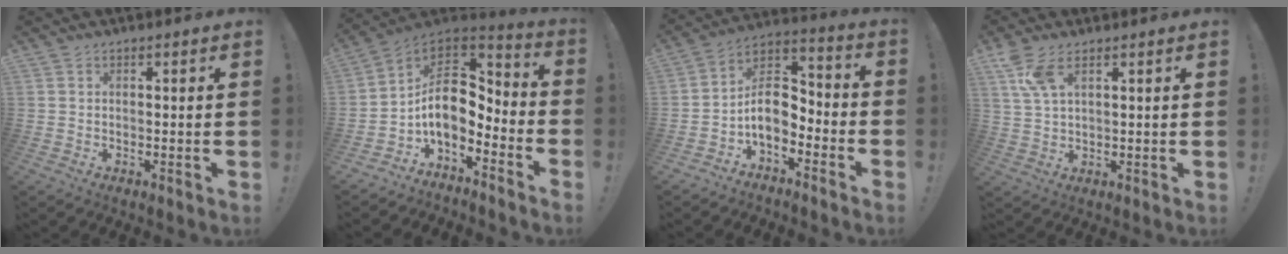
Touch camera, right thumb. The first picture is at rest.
{"total": 13.1, "force": [0.0, 8.8, 9.7], "torque": [-0.159, -0.010, 0.002]}
{"total": 10.2, "force": [-3.8, 7.1, 6.3], "torque": [-0.104, 0.015, -0.064]}
{"total": 7.0, "force": [3.8, 2.7, 5.3], "torque": [-0.100, -0.009, 0.073]}